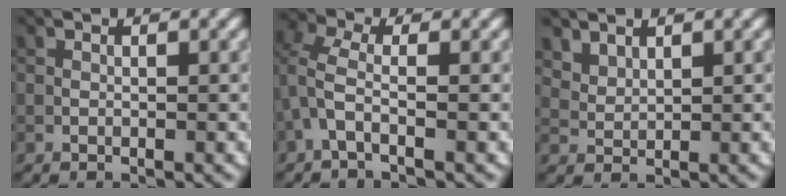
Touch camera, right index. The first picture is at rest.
{"total": 2.5, "force": [-0.4, 1.0, 2.2], "torque": [-0.061, 0.007, -0.018]}
{"total": 2.3, "force": [1.7, 1.3, 0.8], "torque": [-0.026, -0.009, 0.051]}